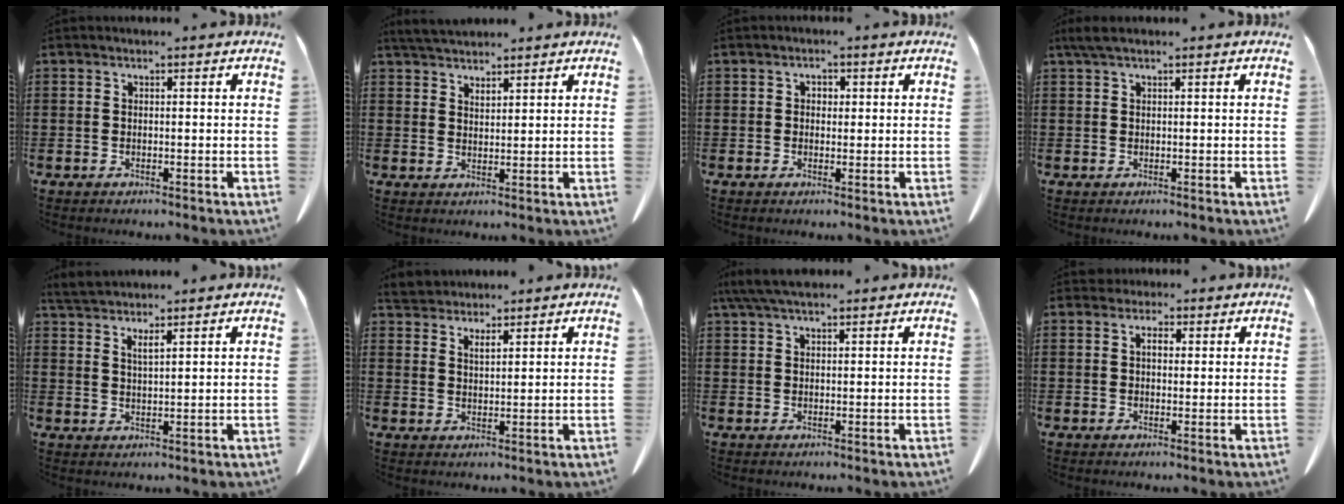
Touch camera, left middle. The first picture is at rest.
{"total": 3.4, "force": [3.2, 0.7, 0.8], "torque": [-0.025, -0.005, 0.061]}
{"total": 1.2, "force": [0.3, 1.0, 0.6], "torque": [-0.015, 0.009, 0.004]}
{"total": 1.7, "force": [1.0, 0.3, 1.3], "torque": [-0.029, 0.002, 0.019]}
{"total": 3.0, "force": [2.7, 0.0, 1.3], "torque": [-0.032, -0.003, 0.049]}
{"total": 2.9, "force": [2.8, 0.7, 0.5], "torque": [-0.017, -0.001, 0.052]}
{"total": 4.3, "force": [3.2, 1.1, 2.6], "torque": [-0.060, 0.001, 0.060]}
{"total": 2.0, "force": [1.1, 1.4, 1.0], "torque": [-0.015, 0.005, 0.018]}